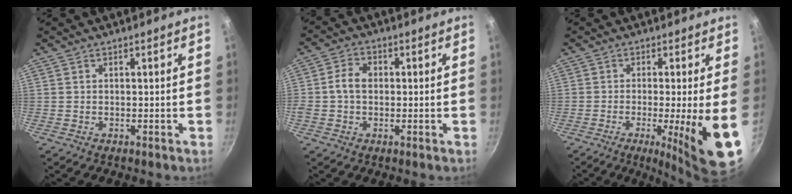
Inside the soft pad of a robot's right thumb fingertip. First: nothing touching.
{"total": 4.8, "force": [0.1, 3.6, 3.1], "torque": [-0.051, 0.013, -0.009]}
{"total": 11.9, "force": [-2.7, 0.9, 11.6], "torque": [-0.166, -0.011, -0.036]}